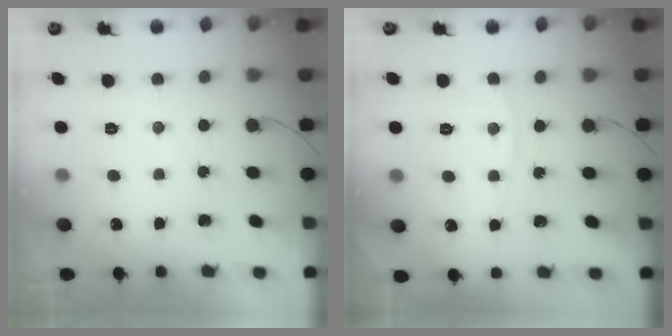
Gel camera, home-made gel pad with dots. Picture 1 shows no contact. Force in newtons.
{"total": 5.1, "press": 5.1, "slide": 0.6}